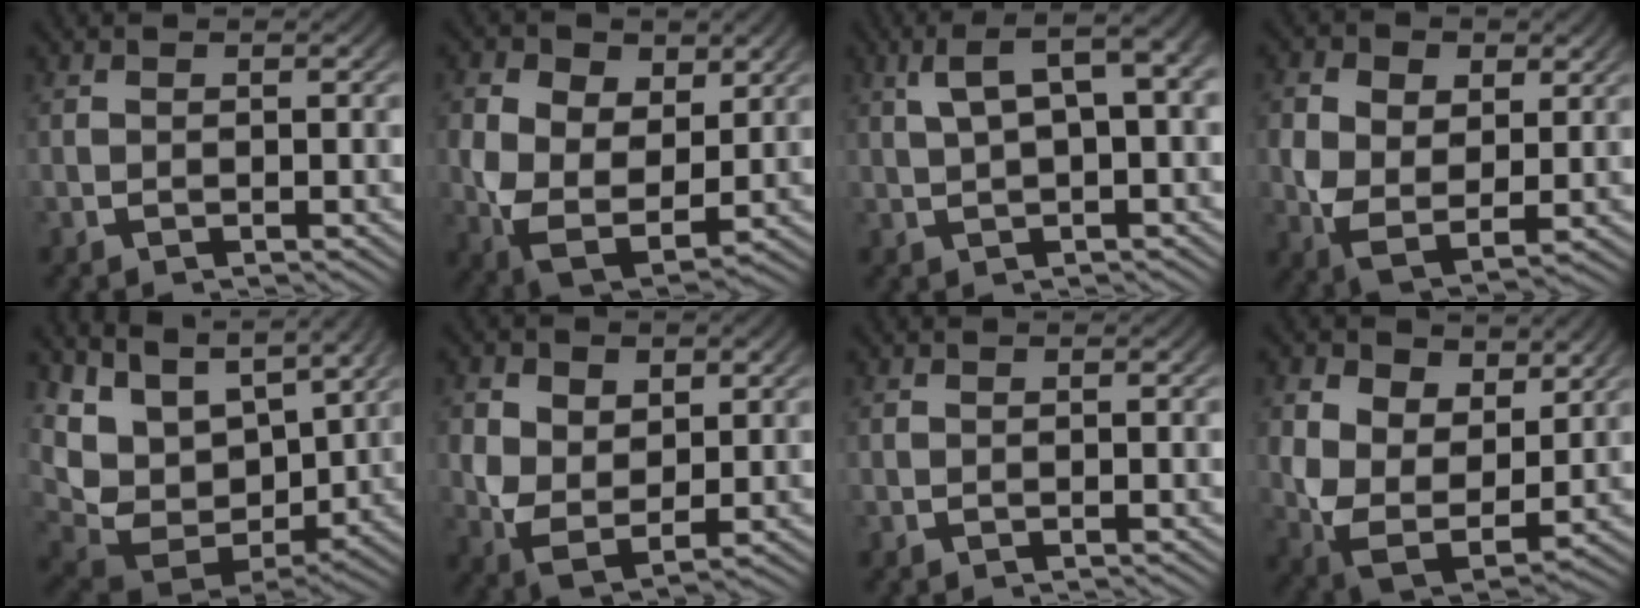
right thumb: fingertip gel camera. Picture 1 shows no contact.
{"total": 10.2, "force": [-1.6, 7.9, 6.3], "torque": [-0.163, -0.068, -0.001]}
{"total": 7.0, "force": [2.7, 3.0, 5.7], "torque": [-0.065, 0.038, 0.034]}
{"total": 7.2, "force": [-0.6, 5.4, 4.7], "torque": [-0.121, -0.046, 0.010]}
{"total": 11.2, "force": [1.6, 7.6, 8.1], "torque": [-0.176, -0.028, 0.040]}
{"total": 6.7, "force": [-0.7, 5.1, 4.2], "torque": [-0.115, -0.044, 0.012]}
{"total": 0.0}
{"total": 10.6, "force": [-1.1, 8.3, 6.5], "torque": [-0.171, -0.071, 0.005]}